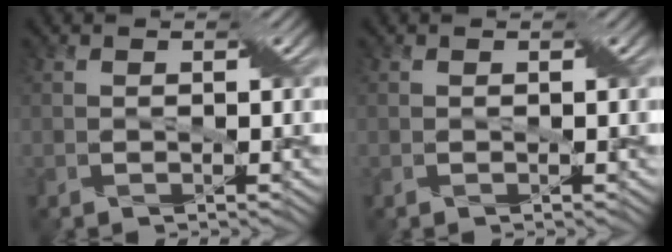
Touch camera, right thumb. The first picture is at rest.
{"total": 0.0}